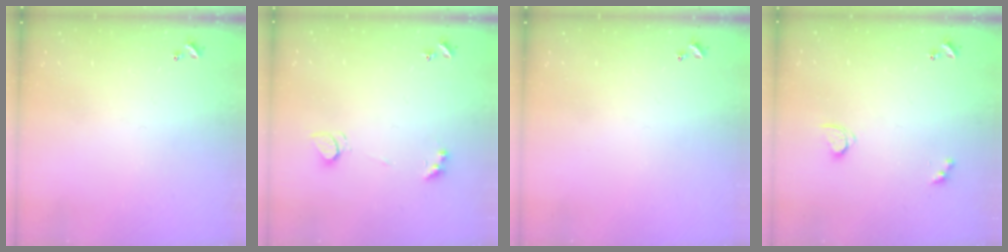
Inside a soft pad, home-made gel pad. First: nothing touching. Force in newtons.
{"total": 2.4, "press": 2.3, "slide": 0.6}
{"total": 0.0}
{"total": 2.8, "press": 2.8, "slide": 0.3}